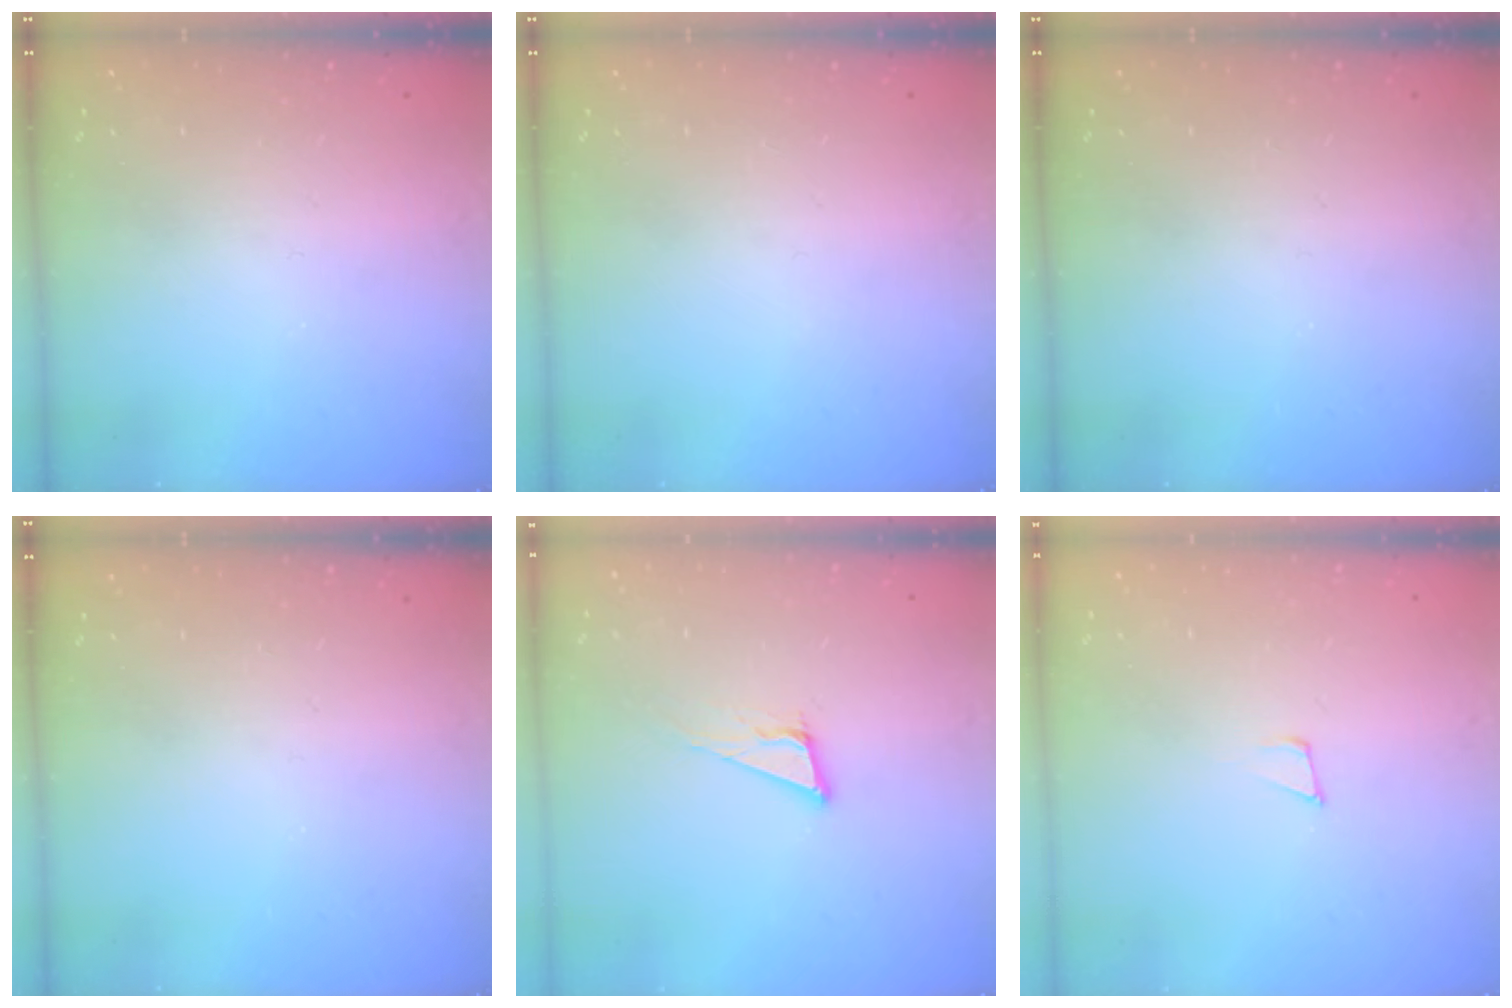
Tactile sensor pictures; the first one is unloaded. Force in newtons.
{"total": 0.0}
{"total": 0.0}
{"total": 0.0}
{"total": 8.3, "press": 7.6, "slide": 3.4}
{"total": 4.3, "press": 4.2, "slide": 1.0}